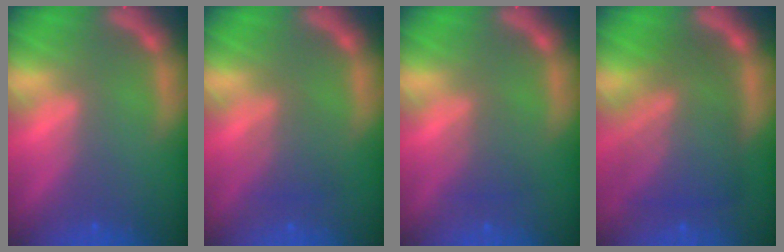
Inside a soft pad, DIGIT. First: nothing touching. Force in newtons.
{"total": 2.5}
{"total": 2.0}
{"total": 8.6}